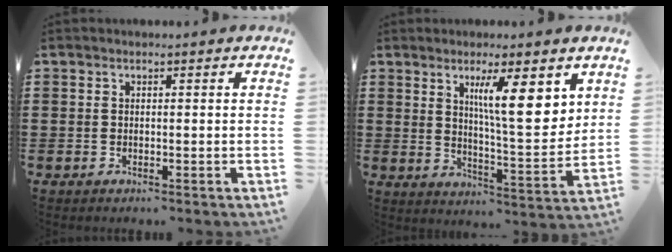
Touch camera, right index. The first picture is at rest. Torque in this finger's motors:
{"motor_torque": [0.50, 0.03, 0.29, 0.07]}